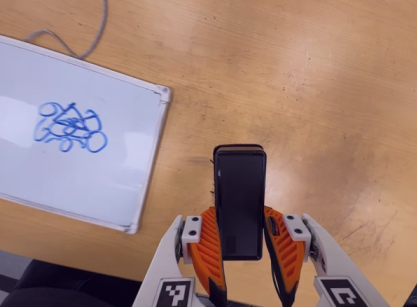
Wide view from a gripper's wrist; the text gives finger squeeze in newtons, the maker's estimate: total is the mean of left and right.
{"total": 6.4, "left": 4.6, "right": 8.2}